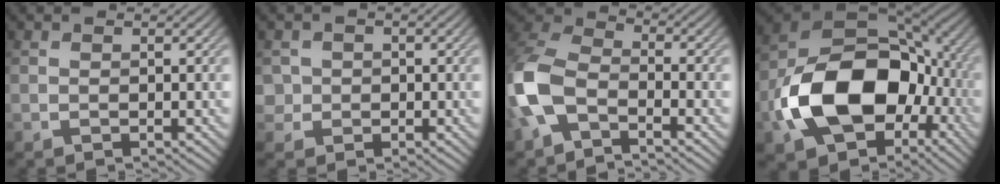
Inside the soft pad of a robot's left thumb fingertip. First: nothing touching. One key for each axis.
{"total": 2.5, "fx": 0.0, "fy": 2.5, "fz": 0.4, "tx": -0.013, "ty": -0.005, "tz": -0.002}
{"total": 9.6, "fx": -3.8, "fy": 5.5, "fz": 6.9, "tx": -0.175, "ty": -0.003, "tz": -0.096}
{"total": 17.4, "fx": -4.4, "fy": 11.5, "fz": 12.2, "tx": -0.231, "ty": -0.016, "tz": -0.091}